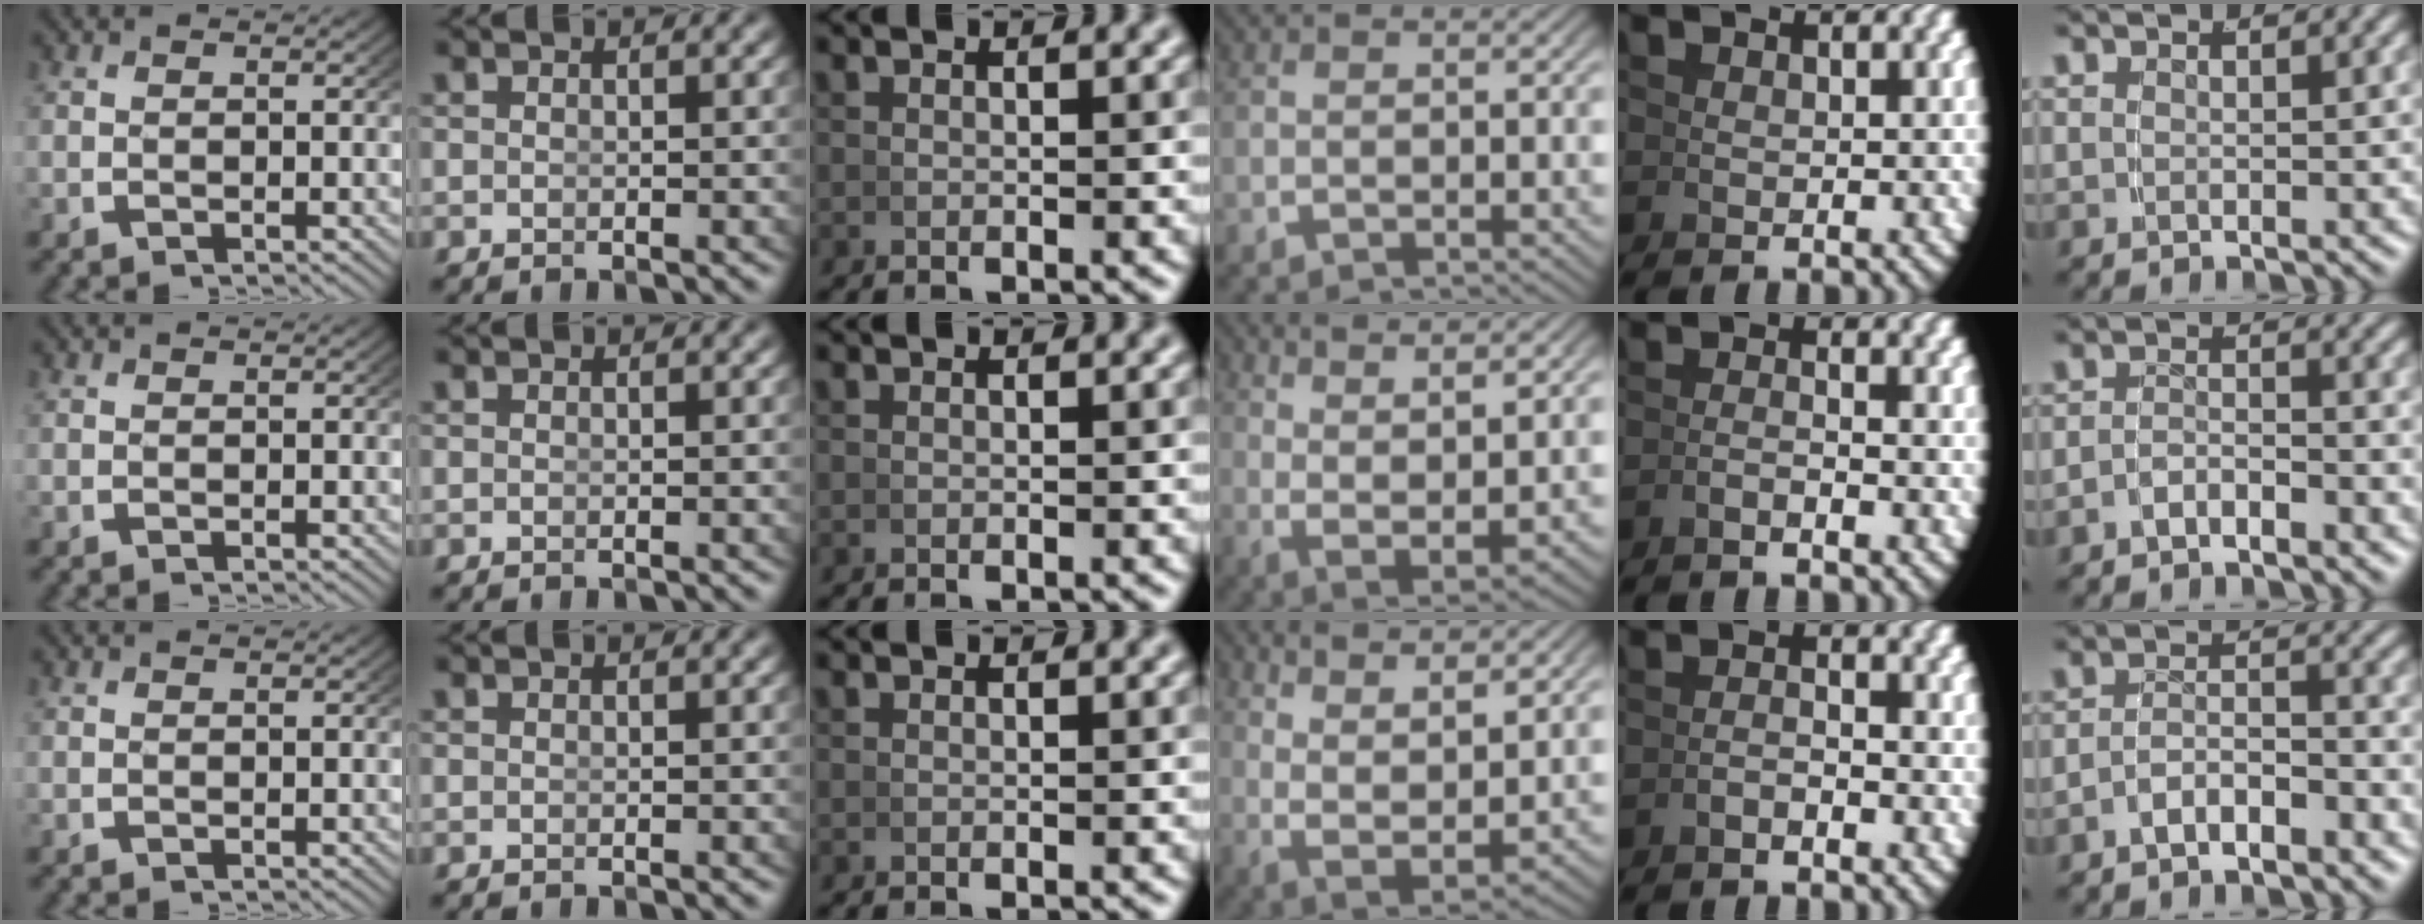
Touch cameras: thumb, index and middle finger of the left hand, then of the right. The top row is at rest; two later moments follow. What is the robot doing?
{"motion": "lift_and_place", "object": "hoodie"}